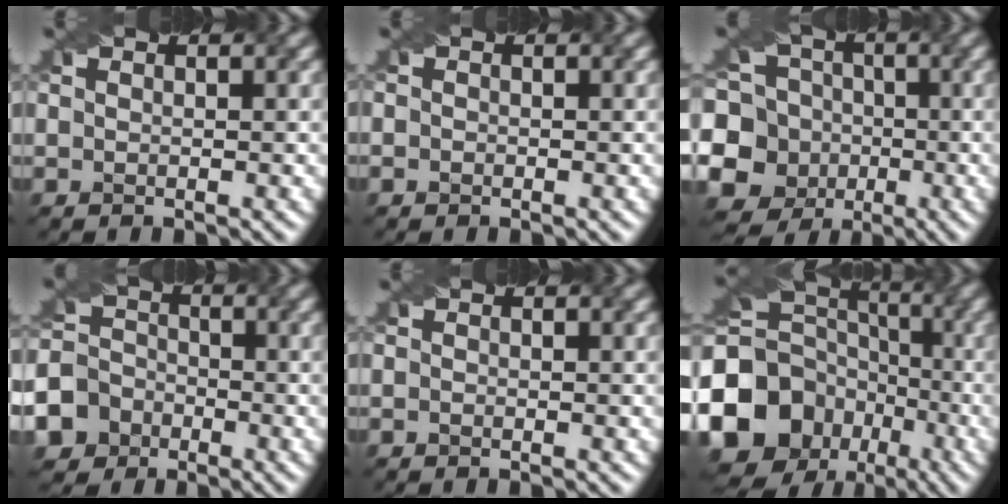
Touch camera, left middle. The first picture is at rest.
{"total": 0.9, "force": [-0.1, 0.8, 0.4], "torque": [0.000, 0.015, -0.013]}
{"total": 13.4, "force": [-2.5, 12.2, 5.0], "torque": [-0.118, 0.016, -0.064]}
{"total": 8.7, "force": [-5.1, 6.9, 1.6], "torque": [-0.040, -0.020, -0.099]}
{"total": 0.6, "force": [-0.6, 0.0, 0.1], "torque": [0.000, 0.005, -0.013]}
{"total": 19.2, "force": [-5.8, 16.4, 8.0], "torque": [-0.176, -0.007, -0.127]}